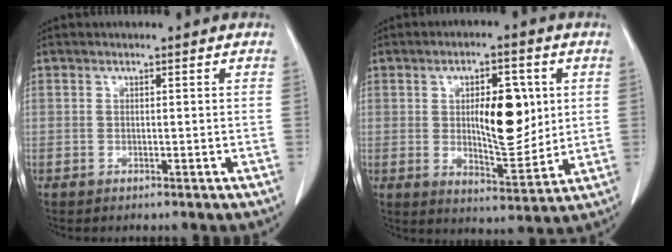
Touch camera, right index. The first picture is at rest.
{"total": 10.5, "force": [1.8, 3.9, 9.6], "torque": [-0.147, 0.000, 0.036]}